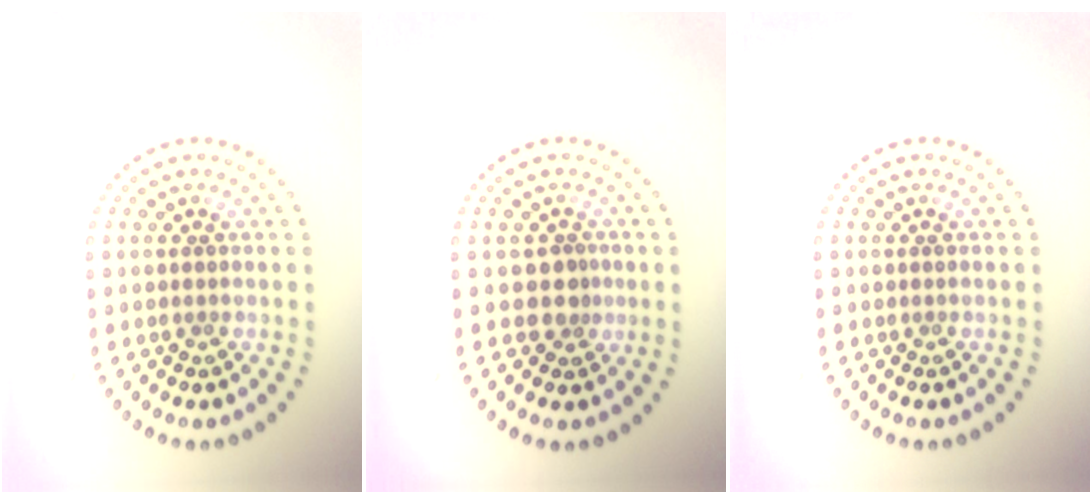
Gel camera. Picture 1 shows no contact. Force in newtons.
{"total": 1.8, "press": 1.5, "slide": 1.1}
{"total": 0.0}